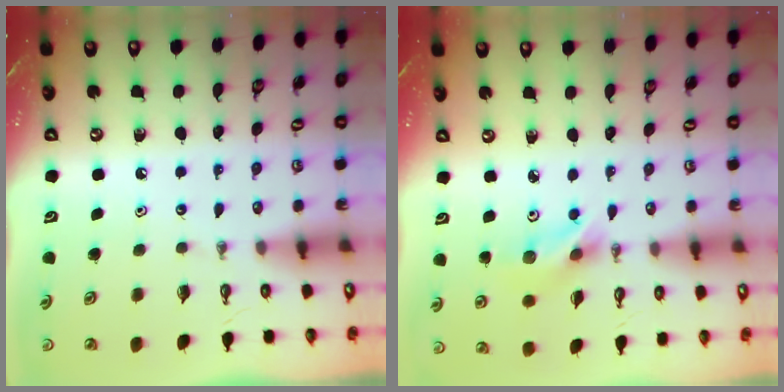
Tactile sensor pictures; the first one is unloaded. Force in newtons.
{"total": 9.4, "press": 5.3, "slide": 7.8}